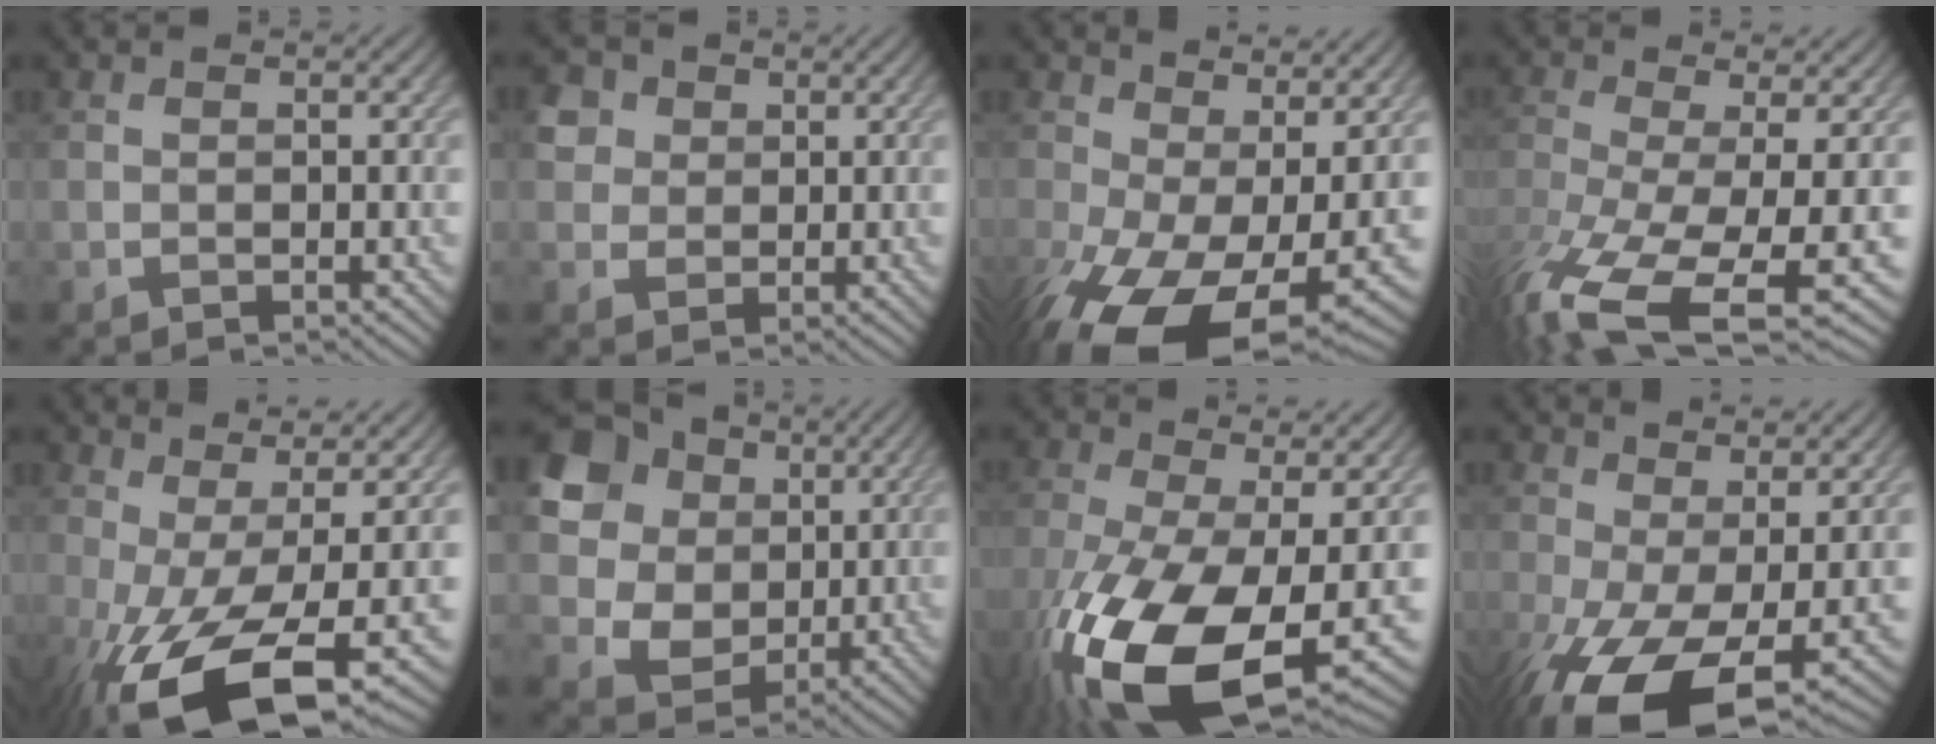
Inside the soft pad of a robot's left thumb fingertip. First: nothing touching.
{"total": 4.7, "force": [1.8, 4.0, 1.7], "torque": [-0.064, 0.003, 0.030]}
{"total": 16.0, "force": [-4.7, 8.5, 12.7], "torque": [-0.272, -0.066, -0.050]}
{"total": 13.5, "force": [-6.1, 4.1, 11.3], "torque": [-0.269, -0.038, -0.083]}
{"total": 15.0, "force": [-5.4, 5.4, 12.9], "torque": [-0.261, -0.025, -0.079]}
{"total": 14.2, "force": [4.1, 11.9, 6.6], "torque": [-0.226, 0.021, 0.090]}
{"total": 18.7, "force": [-6.2, 8.4, 15.5], "torque": [-0.347, -0.057, -0.089]}
{"total": 12.9, "force": [-4.6, 5.8, 10.6], "torque": [-0.224, -0.043, -0.064]}